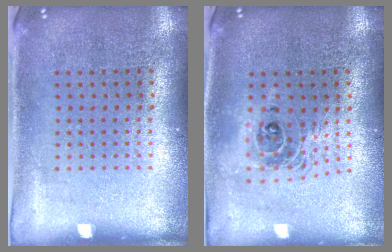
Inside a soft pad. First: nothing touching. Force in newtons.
{"total": 1.7, "press": 1.4, "slide": 0.9}